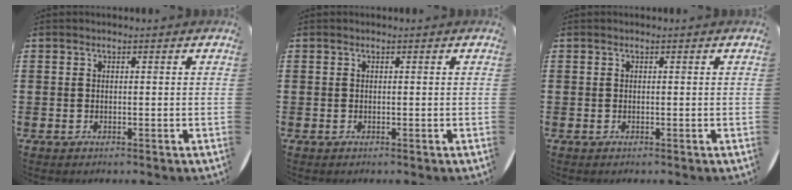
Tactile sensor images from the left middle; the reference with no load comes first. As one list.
[{"total": 0.0}, {"total": 0.0}]